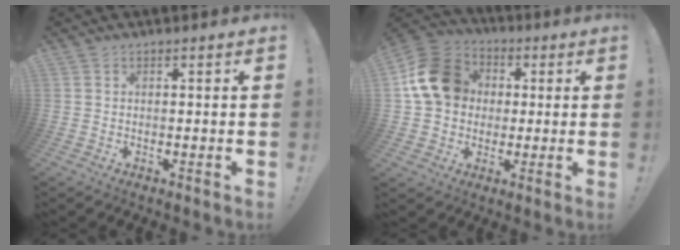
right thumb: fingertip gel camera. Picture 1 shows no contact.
{"total": 16.5, "force": [3.5, 13.4, 8.9], "torque": [-0.140, 0.005, 0.074]}